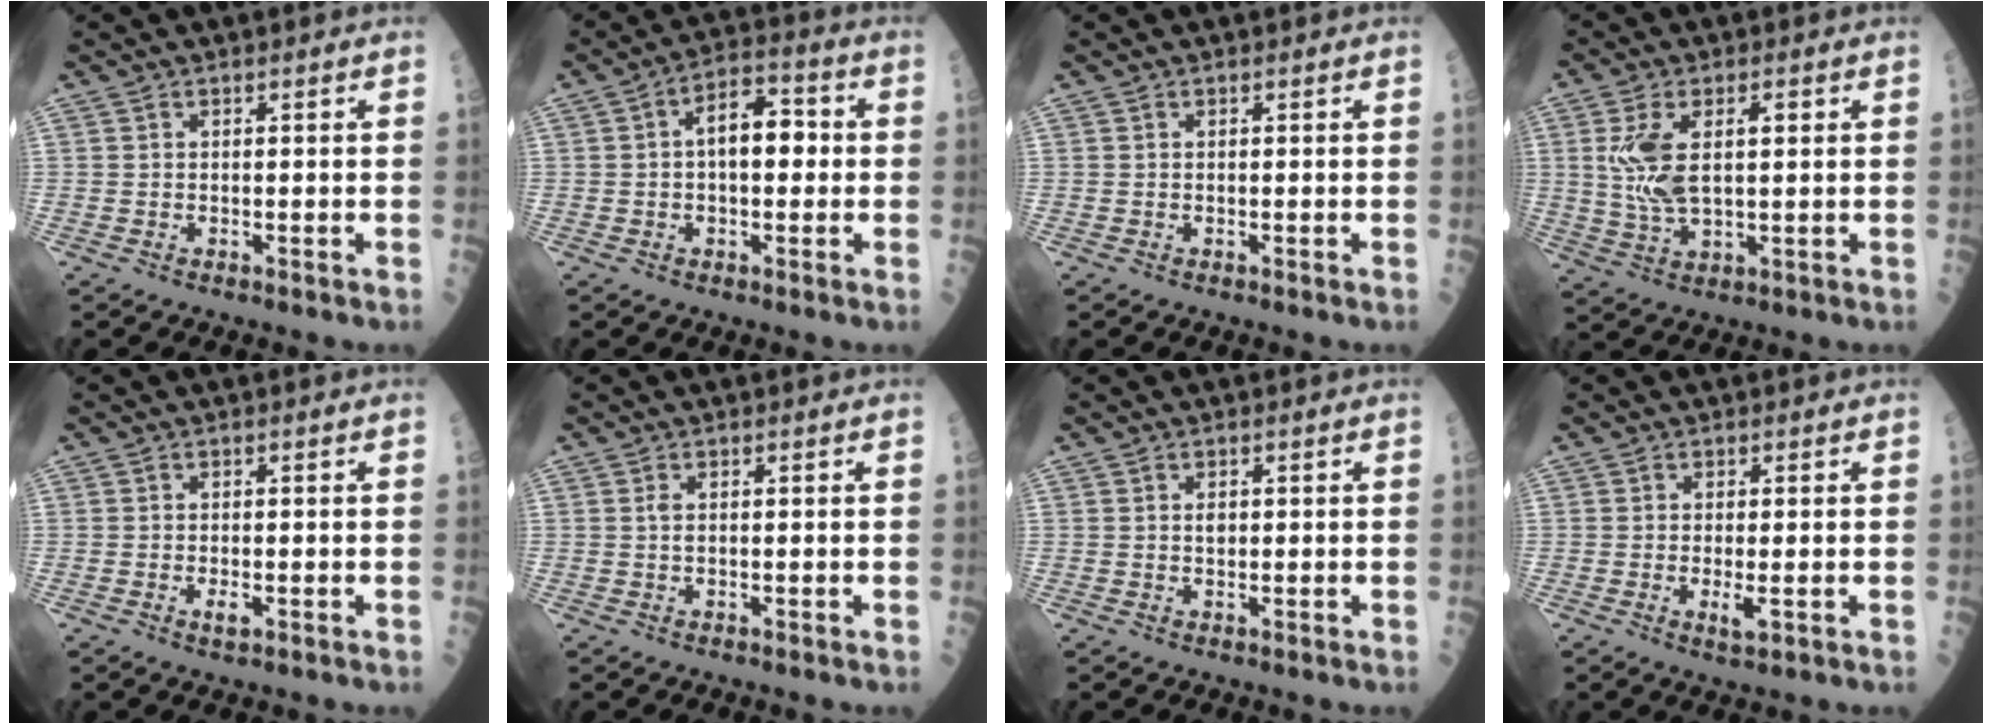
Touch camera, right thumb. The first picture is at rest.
{"total": 9.2, "force": [0.7, 4.9, 7.8], "torque": [-0.104, 0.026, 0.005]}
{"total": 0.0}
{"total": 10.1, "force": [1.8, 4.8, 8.7], "torque": [-0.177, 0.003, 0.040]}
{"total": 1.5, "force": [-0.5, 0.6, 1.2], "torque": [-0.016, 0.001, -0.008]}
{"total": 0.9, "force": [0.1, 0.4, 0.8], "torque": [-0.017, 0.000, 0.004]}
{"total": 1.0, "force": [0.2, 0.7, 0.7], "torque": [-0.007, 0.001, 0.002]}
{"total": 2.6, "force": [-0.5, 0.7, 2.5], "torque": [-0.048, -0.006, -0.009]}